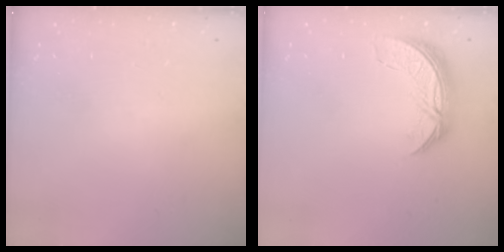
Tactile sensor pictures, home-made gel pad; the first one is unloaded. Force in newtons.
{"total": 7.8, "press": 7.8, "slide": 0.5}